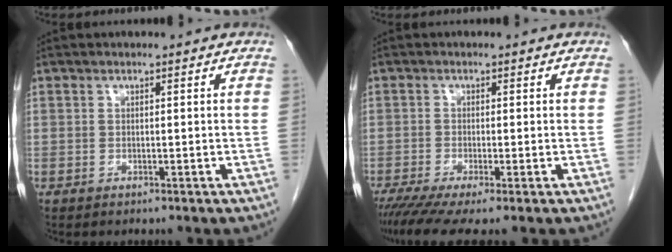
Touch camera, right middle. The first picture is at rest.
{"total": 6.4, "force": [-4.5, 0.5, 4.5], "torque": [-0.070, -0.015, -0.078]}